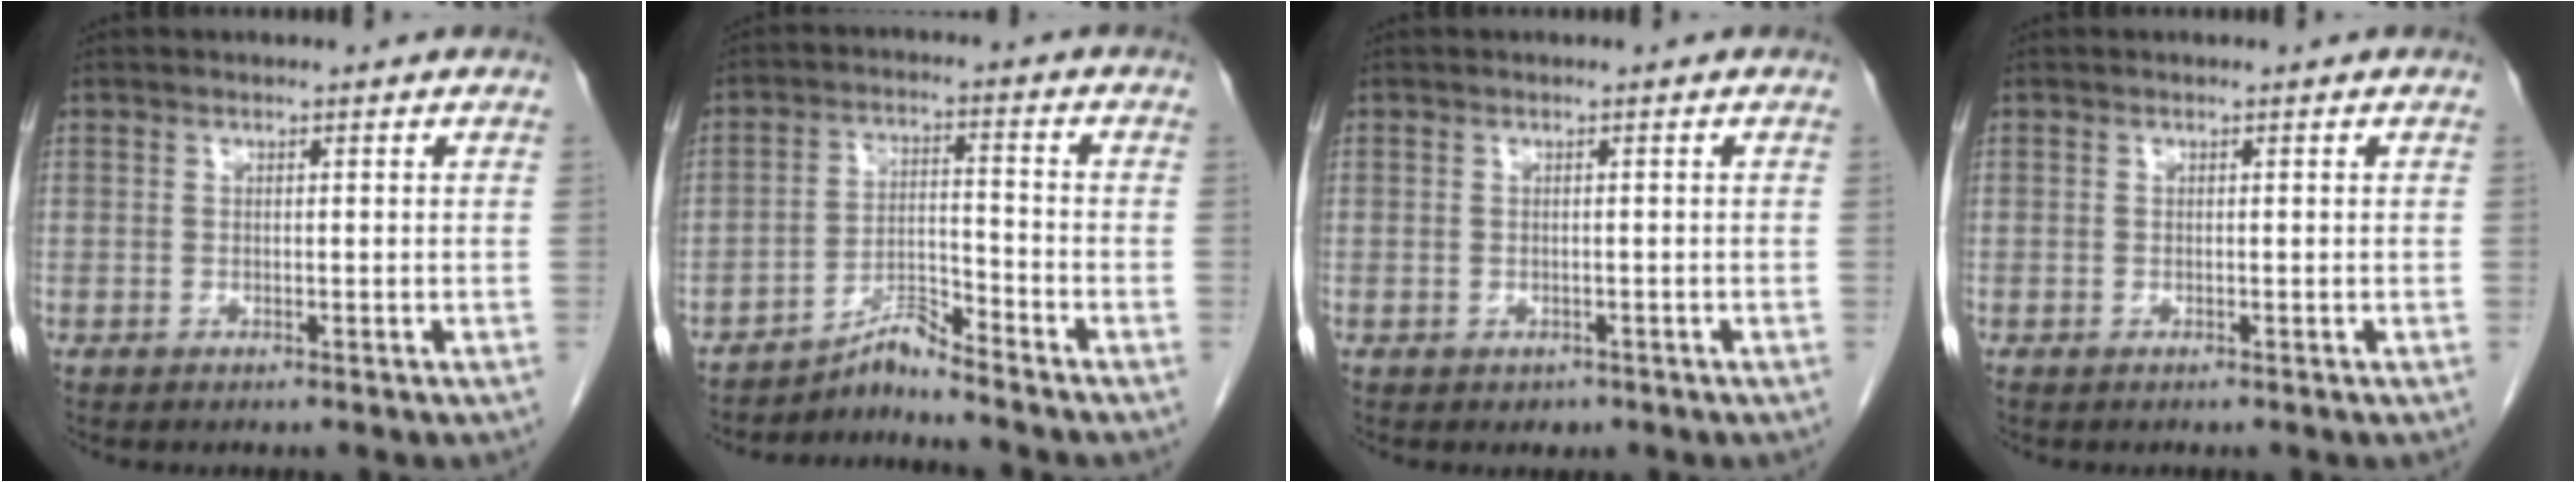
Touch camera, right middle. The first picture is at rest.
{"total": 4.5, "force": [-4.4, -0.7, 0.7], "torque": [-0.011, -0.005, -0.078]}
{"total": 1.0, "force": [-0.6, 0.8, 0.3], "torque": [-0.005, 0.001, -0.003]}
{"total": 0.0}